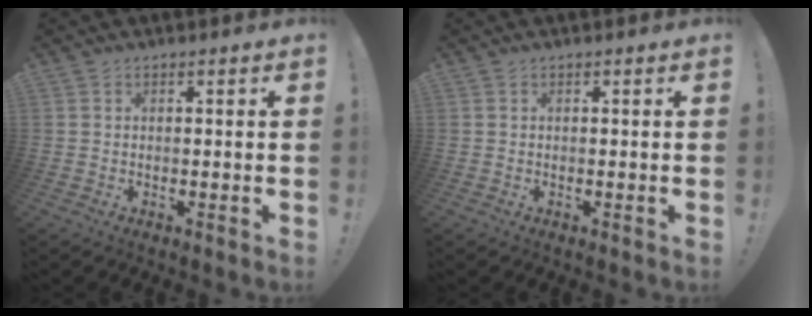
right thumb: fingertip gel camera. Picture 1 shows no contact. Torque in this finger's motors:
{"motor_torque": [0.00, 0.00, 0.00, 0.02, 0.00]}